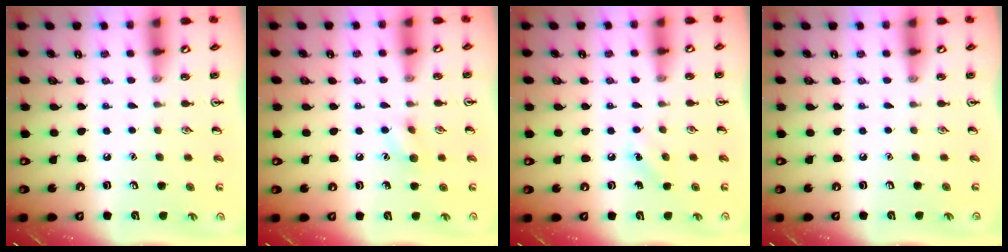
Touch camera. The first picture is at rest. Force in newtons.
{"total": 6.6, "press": 6.4, "slide": 1.5}
{"total": 5.4, "press": 5.2, "slide": 1.5}
{"total": 0.0}